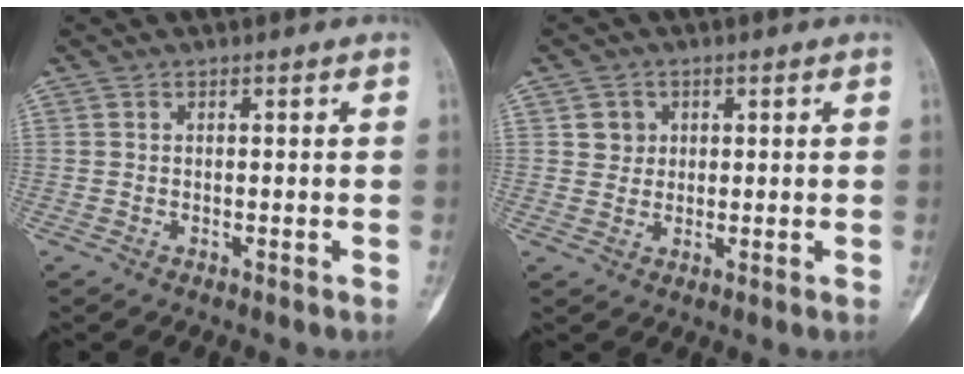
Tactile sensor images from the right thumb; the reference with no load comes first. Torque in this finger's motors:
{"motor_torque": [-0.06, -0.16, 0.49, -0.09, -0.01]}